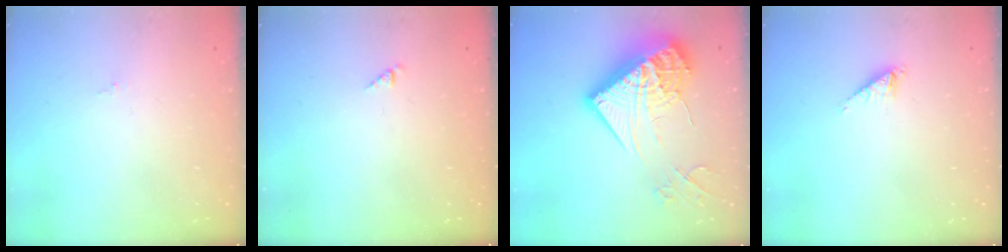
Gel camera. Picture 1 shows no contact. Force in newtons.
{"total": 0.8, "press": 0.8, "slide": 0.2}
{"total": 26.0, "press": 25.9, "slide": 2.6}
{"total": 2.2, "press": 2.2, "slide": 0.3}